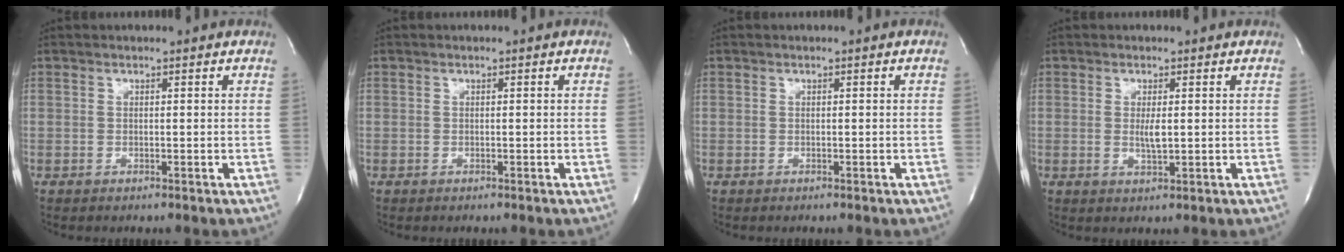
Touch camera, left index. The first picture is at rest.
{"total": 0.0}
{"total": 0.0}
{"total": 2.0, "force": [0.1, 0.4, 2.0], "torque": [-0.041, -0.008, 0.003]}